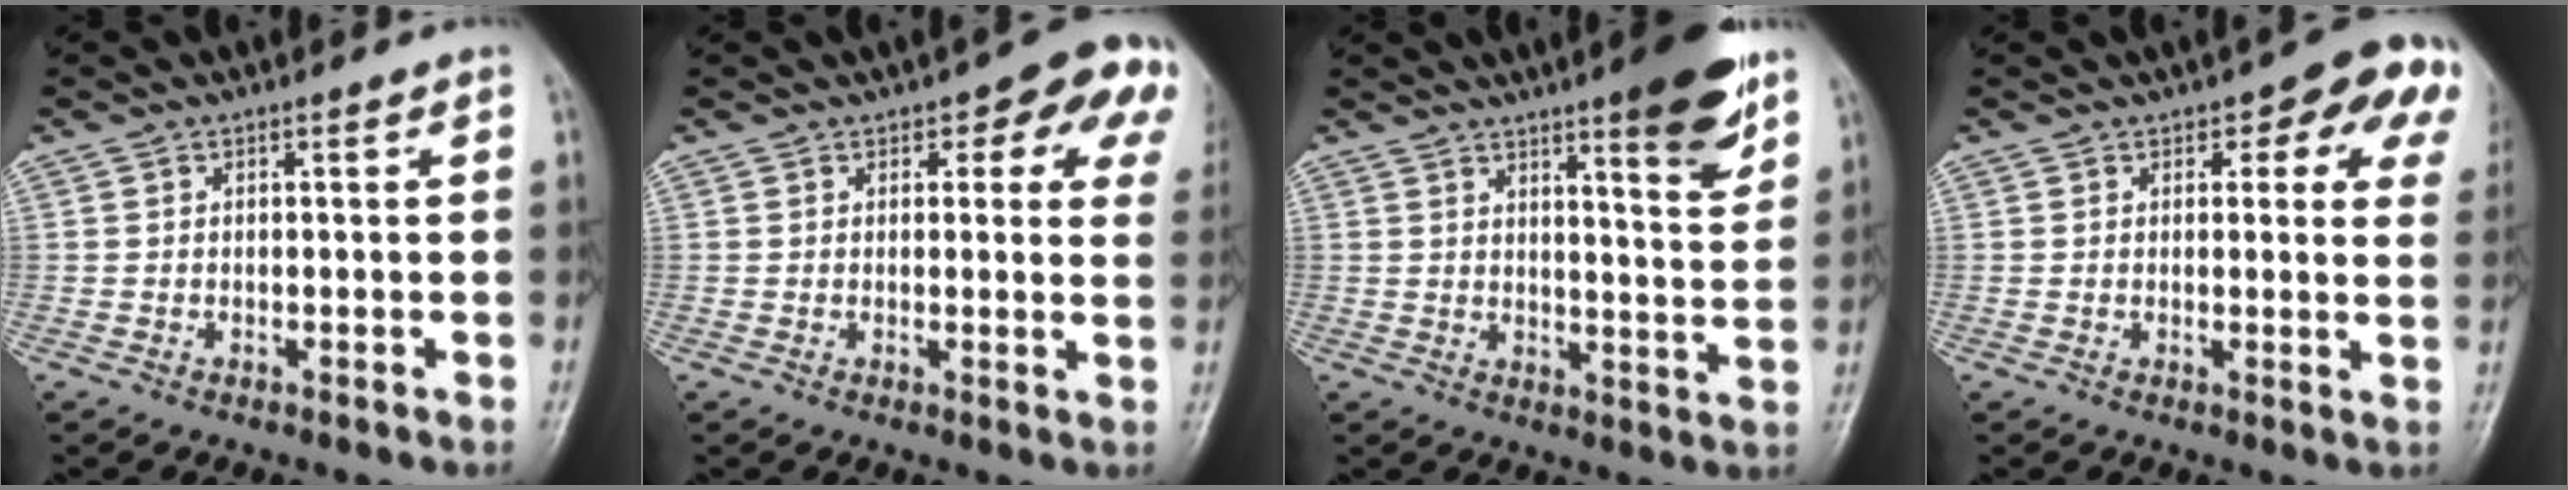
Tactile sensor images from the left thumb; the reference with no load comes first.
{"total": 10.1, "force": [4.8, 5.0, 7.3], "torque": [-0.026, -0.012, 0.047]}
{"total": 10.8, "force": [6.9, 1.9, 8.1], "torque": [-0.086, -0.042, 0.093]}
{"total": 12.4, "force": [5.9, 5.6, 9.4], "torque": [-0.055, -0.017, 0.057]}